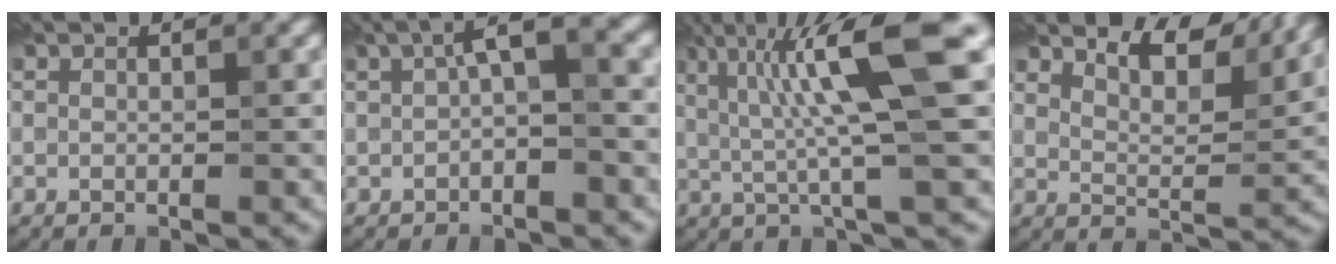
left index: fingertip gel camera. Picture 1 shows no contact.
{"total": 3.6, "force": [0.8, 0.9, 3.4], "torque": [-0.053, 0.017, 0.004]}
{"total": 10.0, "force": [2.6, 1.6, 9.6], "torque": [-0.154, 0.007, 0.044]}
{"total": 7.6, "force": [6.8, 1.7, 3.0], "torque": [-0.056, 0.006, 0.091]}